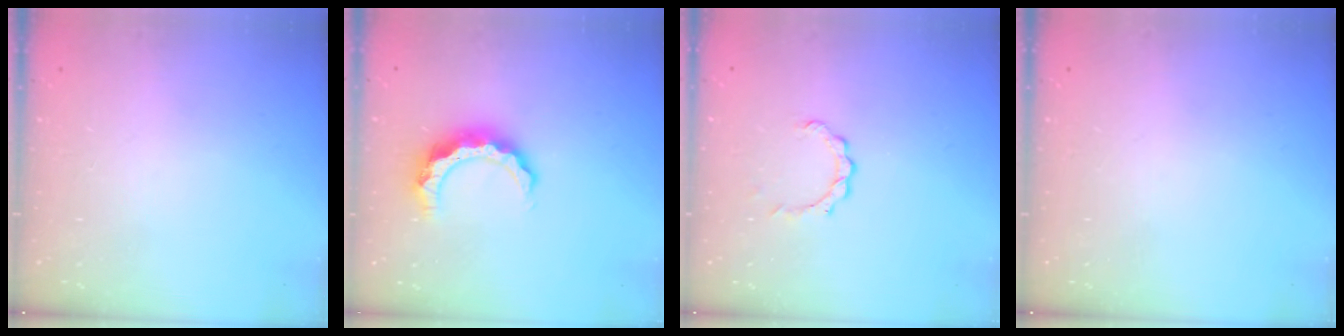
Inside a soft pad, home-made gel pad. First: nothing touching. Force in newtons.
{"total": 8.9, "press": 8.9, "slide": 0.4}
{"total": 3.6, "press": 3.6, "slide": 0.3}
{"total": 0.0}